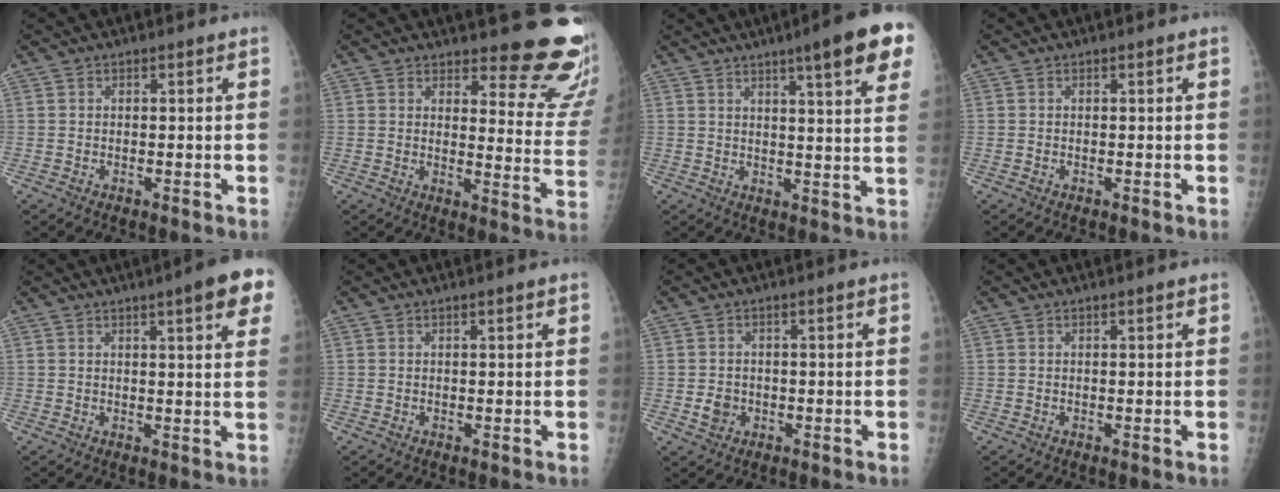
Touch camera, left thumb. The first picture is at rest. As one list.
[{"total": 15.4, "force": [13.3, 4.1, 6.6], "torque": [-0.031, -0.132, 0.143]}, {"total": 14.4, "force": [8.1, 1.7, 11.9], "torque": [-0.140, -0.028, 0.097]}, {"total": 0.0}, {"total": 9.8, "force": [5.1, 1.5, 8.3], "torque": [-0.087, -0.012, 0.057]}, {"total": 1.1, "force": [0.6, 0.1, 0.9], "torque": [-0.012, 0.000, 0.009]}, {"total": 2.6, "force": [-0.5, 2.2, 1.2], "torque": [-0.010, 0.003, -0.004]}, {"total": 0.8, "force": [0.4, 0.0, 0.6], "torque": [-0.009, 0.001, 0.006]}]